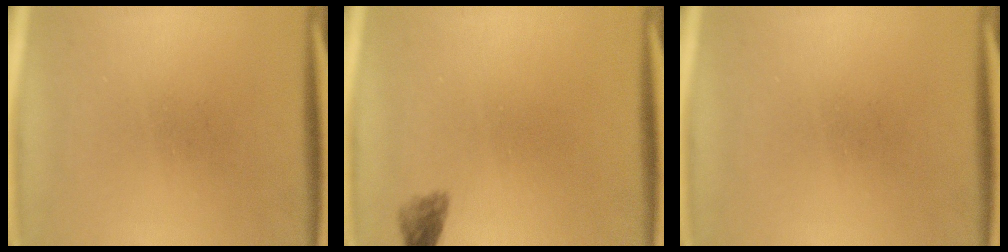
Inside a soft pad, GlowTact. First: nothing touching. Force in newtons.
{"total": 1.7}
{"total": 0.0}